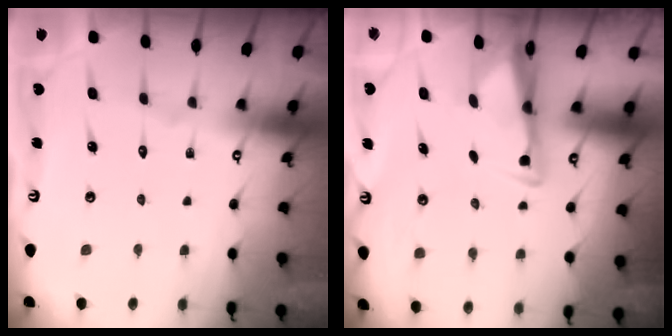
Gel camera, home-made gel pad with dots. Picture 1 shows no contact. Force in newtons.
{"total": 3.0, "press": 2.9, "slide": 0.9}